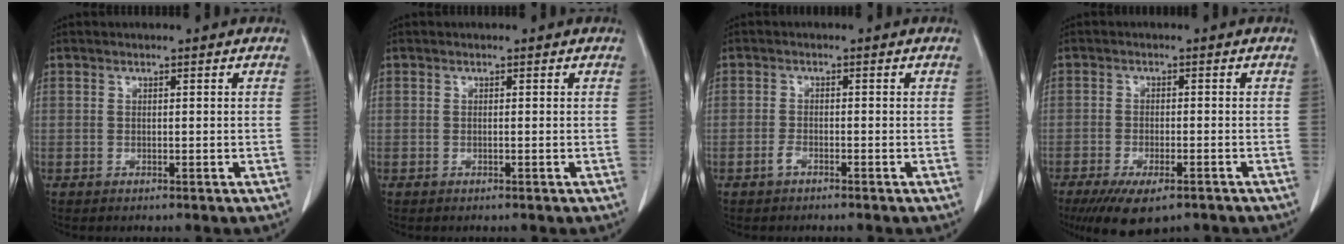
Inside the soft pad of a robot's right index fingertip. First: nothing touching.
{"total": 0.0}
{"total": 1.3, "force": [-1.0, 0.4, 0.8], "torque": [-0.015, 0.001, -0.019]}
{"total": 8.7, "force": [-6.0, 2.8, 5.6], "torque": [-0.088, -0.015, -0.092]}